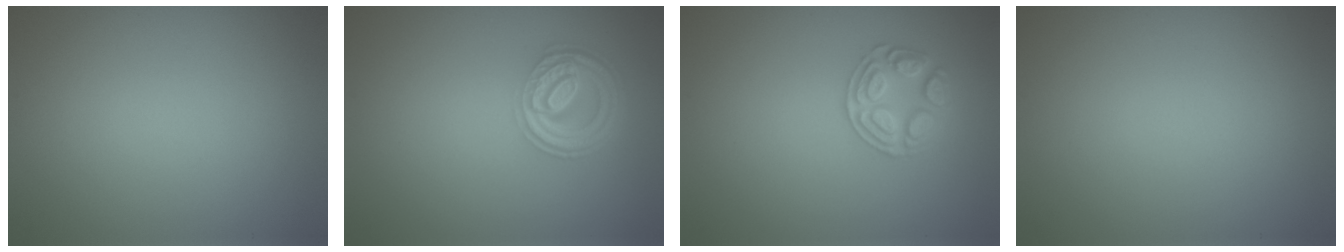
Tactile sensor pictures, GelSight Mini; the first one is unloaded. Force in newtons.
{"total": 4.6, "press": 3.6, "slide": 2.9}
{"total": 2.6, "press": 2.6, "slide": 0.2}
{"total": 0.0}